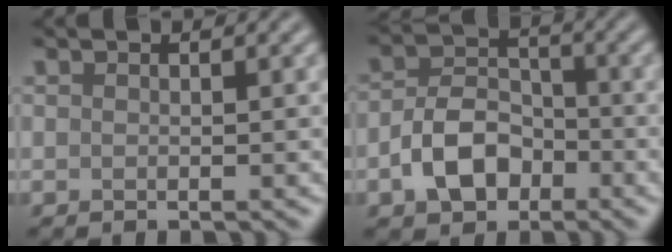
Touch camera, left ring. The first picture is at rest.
{"total": 5.2, "force": [-2.1, 3.6, 3.1], "torque": [-0.057, 0.002, -0.043]}